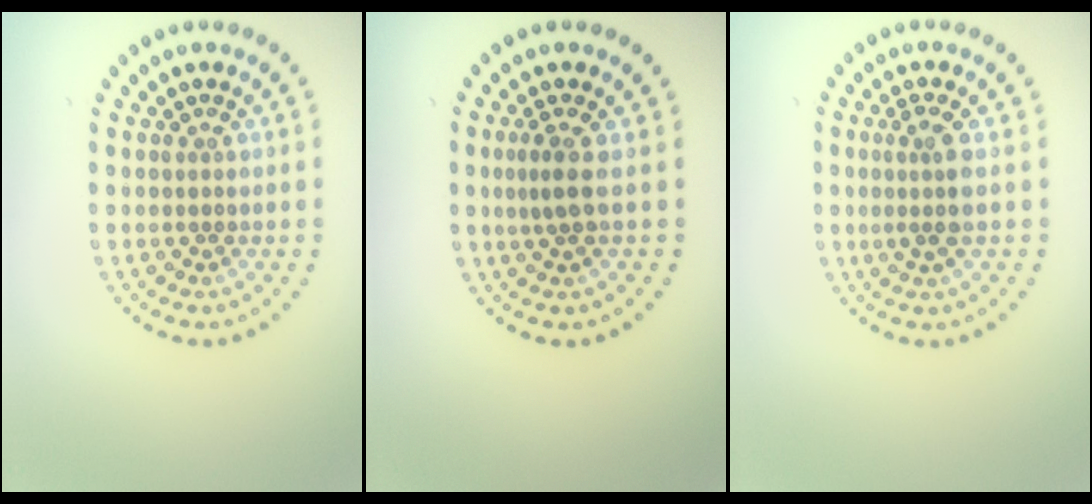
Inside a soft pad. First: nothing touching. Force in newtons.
{"total": 1.7, "press": 1.3, "slide": 1.1}
{"total": 2.2, "press": 1.8, "slide": 1.3}